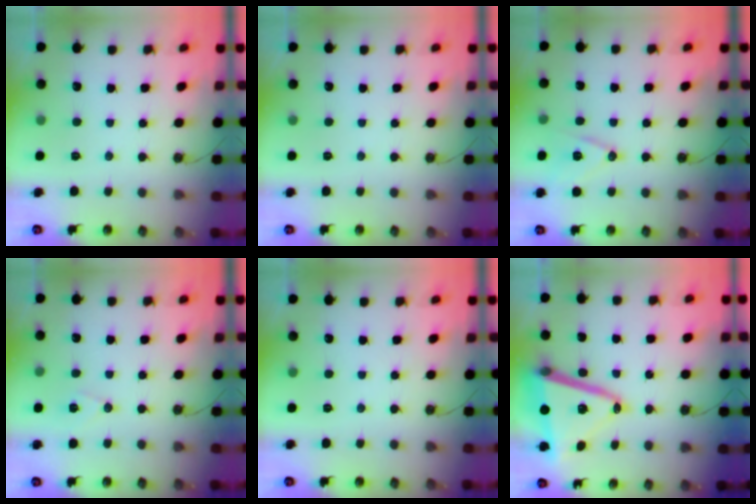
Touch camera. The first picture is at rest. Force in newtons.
{"total": 0.0}
{"total": 10.8, "press": 10.2, "slide": 3.4}
{"total": 7.2, "press": 5.7, "slide": 4.5}
{"total": 0.0}
{"total": 18.0, "press": 17.8, "slide": 2.5}